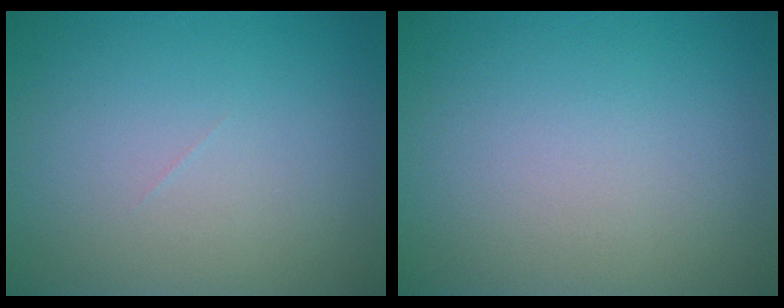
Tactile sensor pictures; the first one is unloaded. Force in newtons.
{"total": 0.0}